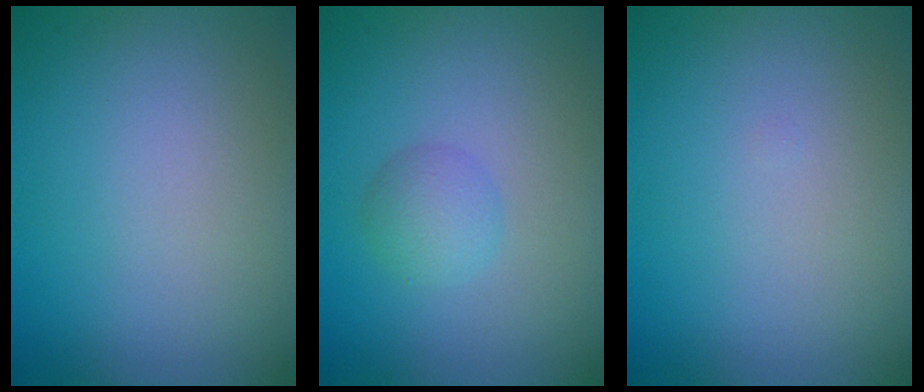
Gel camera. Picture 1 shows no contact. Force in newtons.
{"total": 2.0, "press": 2.0, "slide": 0.1}
{"total": 0.0}